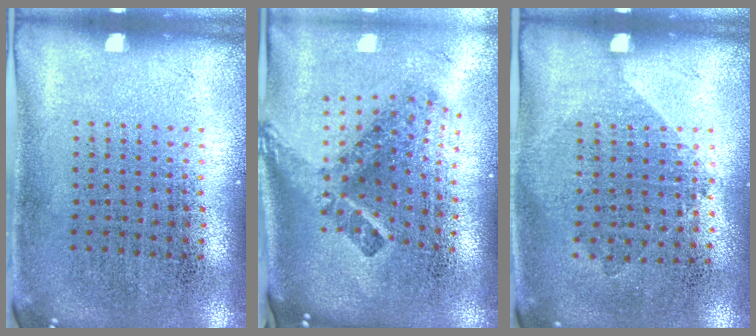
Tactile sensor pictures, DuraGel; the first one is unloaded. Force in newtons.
{"total": 2.7, "press": 1.7, "slide": 2.1}
{"total": 1.0, "press": 0.9, "slide": 0.5}